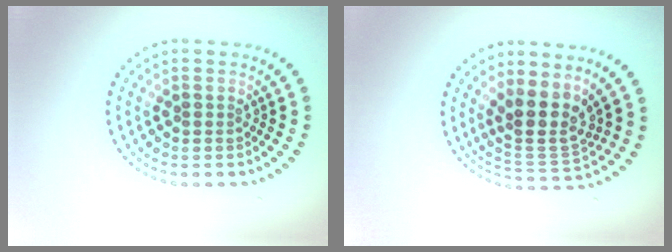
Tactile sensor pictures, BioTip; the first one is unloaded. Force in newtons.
{"total": 3.8, "press": 3.0, "slide": 2.3}